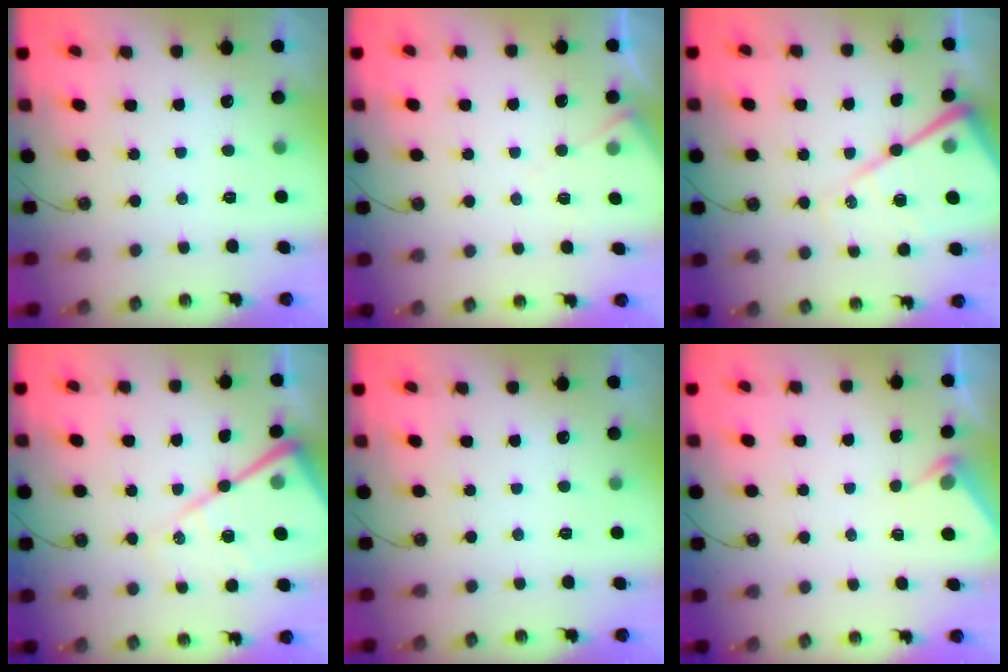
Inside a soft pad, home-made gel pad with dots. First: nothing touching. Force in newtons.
{"total": 5.2, "press": 5.2, "slide": 0.7}
{"total": 18.6, "press": 18.4, "slide": 2.1}
{"total": 18.6, "press": 18.4, "slide": 2.1}
{"total": 0.0}
{"total": 3.6, "press": 3.6, "slide": 0.5}